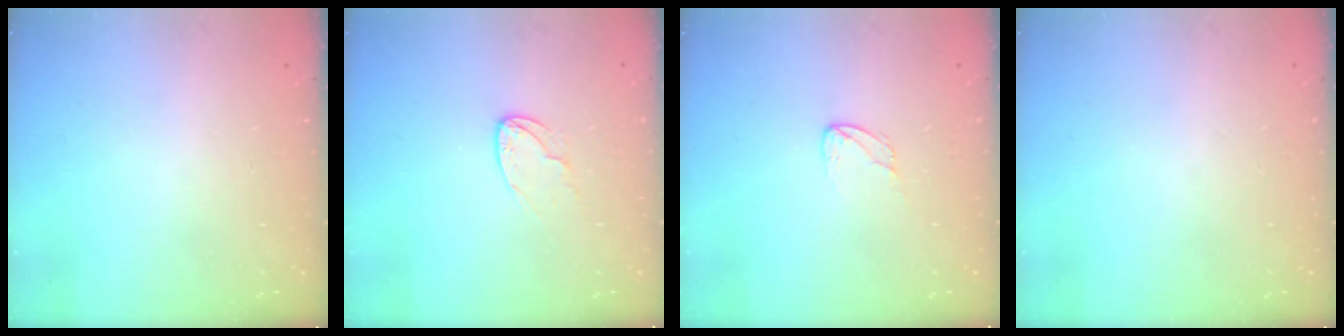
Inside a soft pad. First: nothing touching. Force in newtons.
{"total": 6.7, "press": 6.6, "slide": 0.6}
{"total": 2.9, "press": 2.9, "slide": 0.2}
{"total": 0.0}